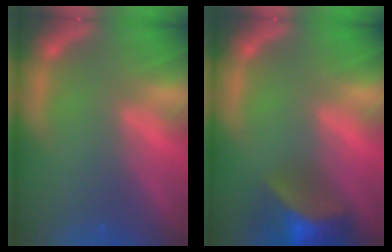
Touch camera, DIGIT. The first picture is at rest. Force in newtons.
{"total": 9.5}